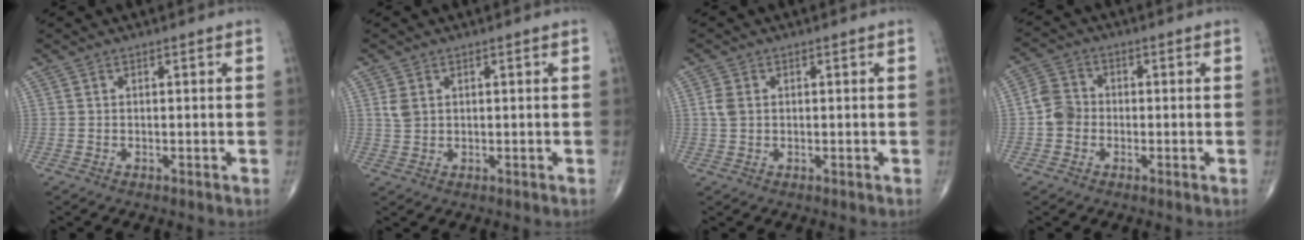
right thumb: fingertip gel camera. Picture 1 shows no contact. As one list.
[{"total": 2.5, "force": [0.8, 1.7, 1.6], "torque": [-0.032, 0.001, 0.022]}, {"total": 2.4, "force": [0.4, 1.7, 1.7], "torque": [-0.043, 0.003, 0.008]}, {"total": 4.8, "force": [-1.0, 4.1, 2.2], "torque": [-0.031, 0.013, -0.028]}]